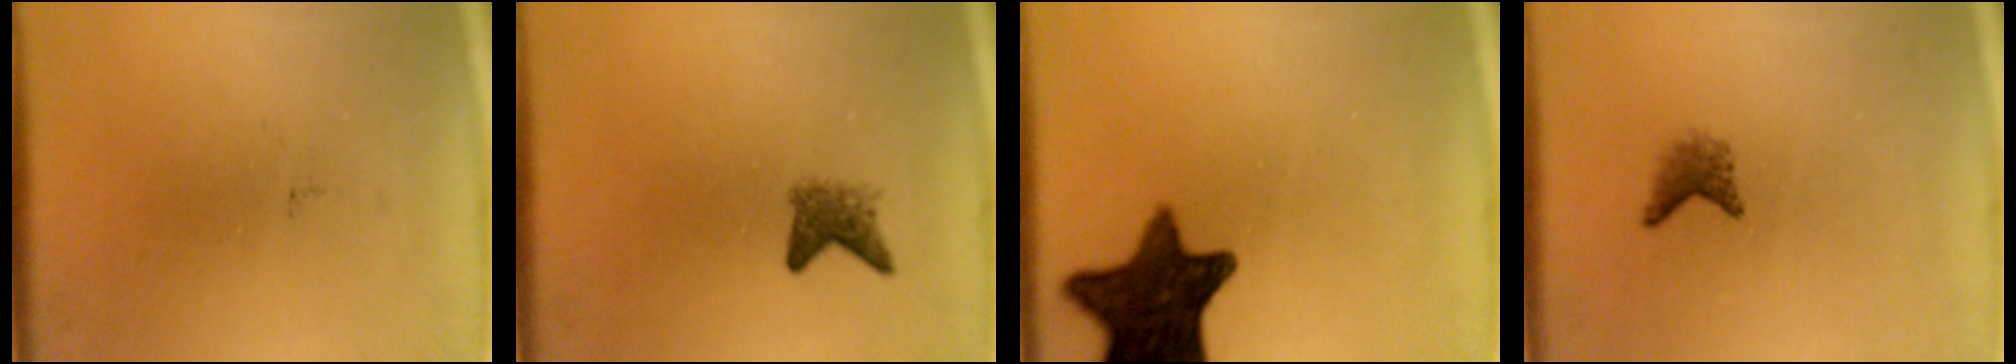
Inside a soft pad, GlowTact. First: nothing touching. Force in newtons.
{"total": 2.3}
{"total": 13.7}
{"total": 1.7}